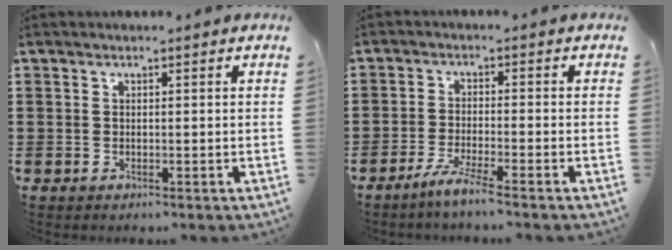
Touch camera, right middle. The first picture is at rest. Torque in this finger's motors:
{"motor_torque": [2.14, 0.00, 0.14, 0.04]}